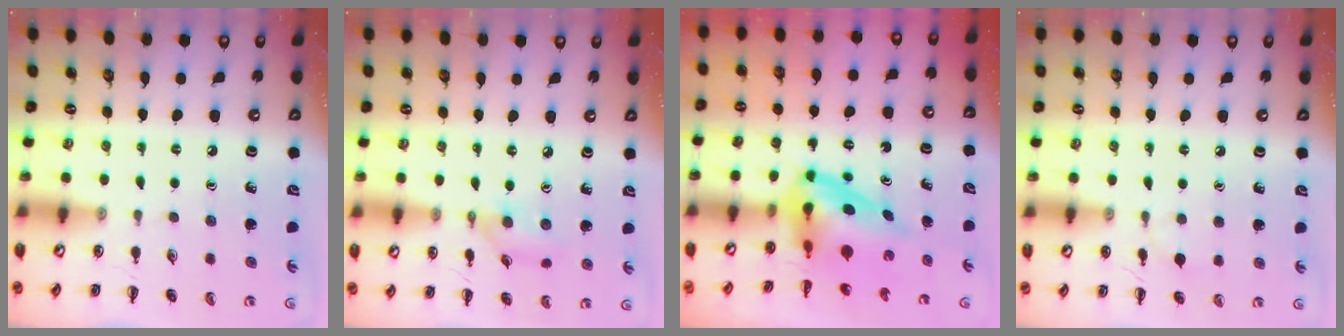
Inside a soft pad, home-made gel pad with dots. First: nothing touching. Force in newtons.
{"total": 7.6, "press": 7.5, "slide": 1.0}
{"total": 5.8, "press": 5.6, "slide": 1.7}
{"total": 5.4, "press": 5.1, "slide": 1.8}